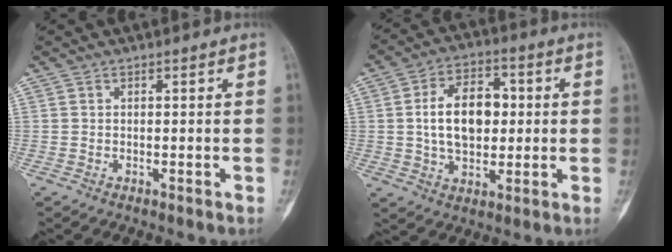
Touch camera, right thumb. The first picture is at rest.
{"total": 12.6, "force": [0.9, 8.1, 9.6], "torque": [-0.138, 0.012, 0.015]}